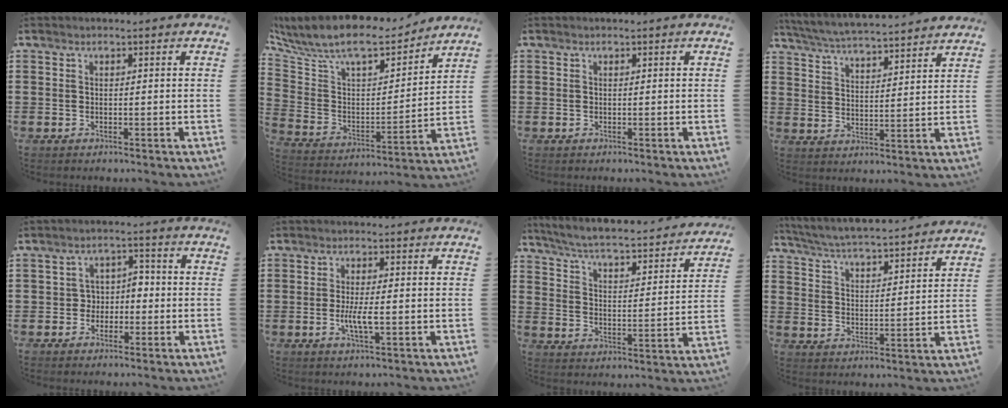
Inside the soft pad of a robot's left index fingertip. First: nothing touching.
{"total": 9.7, "force": [8.3, 2.6, 4.4], "torque": [-0.124, -0.060, 0.141]}
{"total": 0.0}
{"total": 5.1, "force": [5.0, -0.6, 1.0], "torque": [-0.043, -0.036, 0.084]}
{"total": 3.5, "force": [-1.2, 3.0, 1.4], "torque": [-0.038, 0.010, -0.031]}
{"total": 3.8, "force": [-0.7, 0.7, 3.7], "torque": [-0.071, -0.005, -0.013]}
{"total": 4.1, "force": [3.9, -0.3, 1.4], "torque": [-0.050, -0.038, 0.056]}
{"total": 4.6, "force": [4.5, -0.5, 1.0], "torque": [-0.042, -0.036, 0.072]}